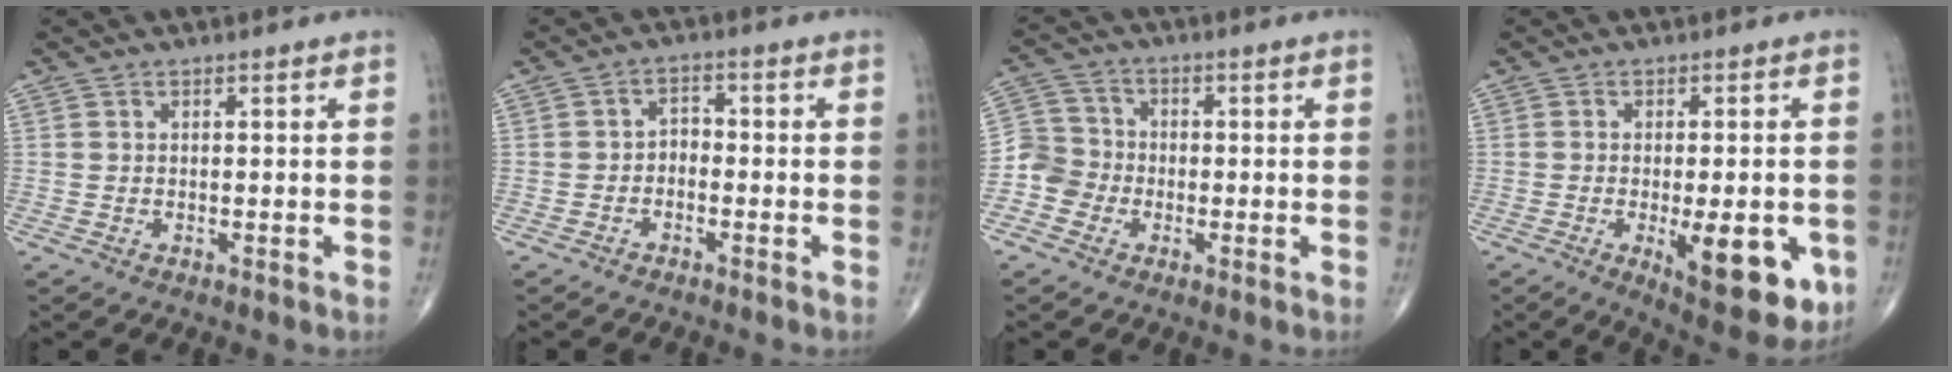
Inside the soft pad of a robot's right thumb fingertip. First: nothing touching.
{"total": 2.5, "force": [-1.3, 1.6, 1.4], "torque": [-0.012, 0.022, -0.029]}
{"total": 6.0, "force": [-2.5, 5.4, 0.9], "torque": [0.003, 0.020, -0.061]}
{"total": 14.3, "force": [-4.1, 5.2, 12.7], "torque": [-0.145, -0.015, -0.041]}